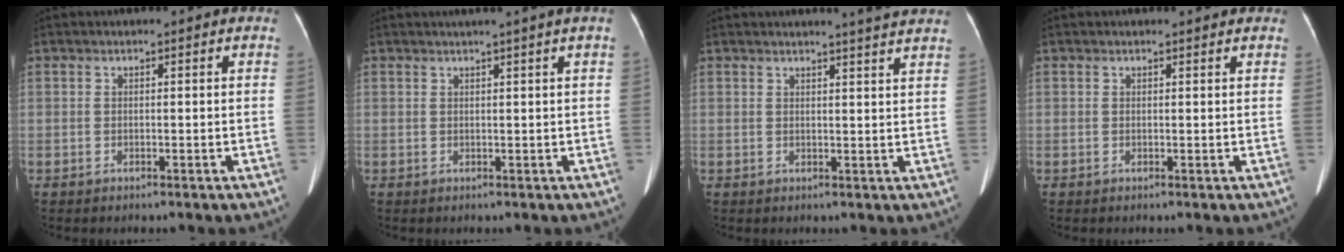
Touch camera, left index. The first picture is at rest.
{"total": 2.7, "force": [2.0, -0.9, 1.5], "torque": [-0.017, 0.004, 0.031]}
{"total": 5.7, "force": [5.2, -0.8, 2.1], "torque": [-0.031, -0.003, 0.045]}
{"total": 1.7, "force": [1.6, 0.3, 0.3], "torque": [-0.011, 0.002, 0.016]}